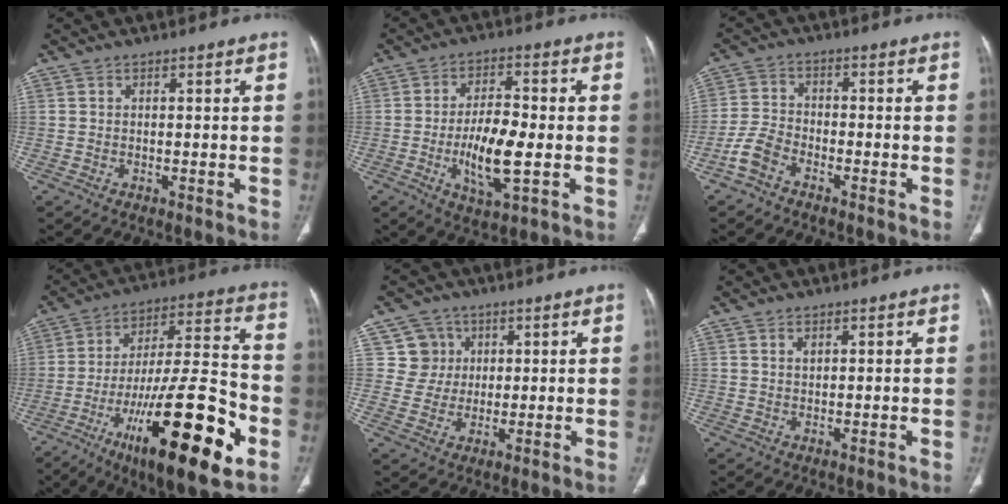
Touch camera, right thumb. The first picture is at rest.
{"total": 10.8, "force": [-2.1, 3.8, 9.9], "torque": [-0.180, 0.002, -0.037]}
{"total": 4.9, "force": [-3.3, 2.7, 2.5], "torque": [-0.050, 0.018, -0.072]}
{"total": 27.4, "force": [-11.5, 7.0, 23.9], "torque": [-0.369, 0.048, -0.176]}
{"total": 6.1, "force": [1.9, 5.8, 0.1], "torque": [0.036, -0.003, 0.032]}
{"total": 1.3, "force": [0.7, 0.7, 0.8], "torque": [-0.012, -0.003, 0.013]}